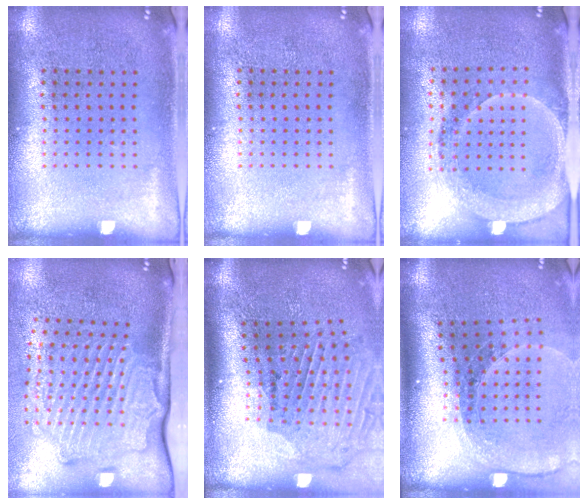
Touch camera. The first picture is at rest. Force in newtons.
{"total": 0.0}
{"total": 1.8, "press": 1.6, "slide": 0.8}
{"total": 3.1, "press": 2.3, "slide": 2.1}
{"total": 2.1, "press": 1.9, "slide": 0.8}
{"total": 1.8, "press": 1.6, "slide": 0.7}